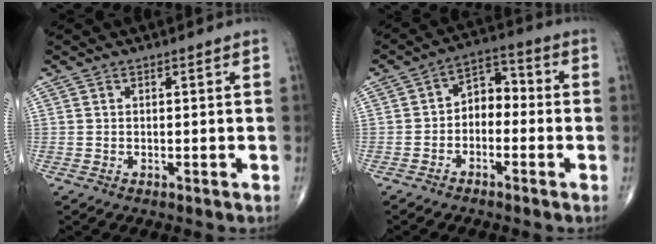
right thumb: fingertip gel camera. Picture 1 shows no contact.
{"total": 6.4, "force": [-1.4, 4.5, 4.3], "torque": [-0.045, 0.039, -0.040]}